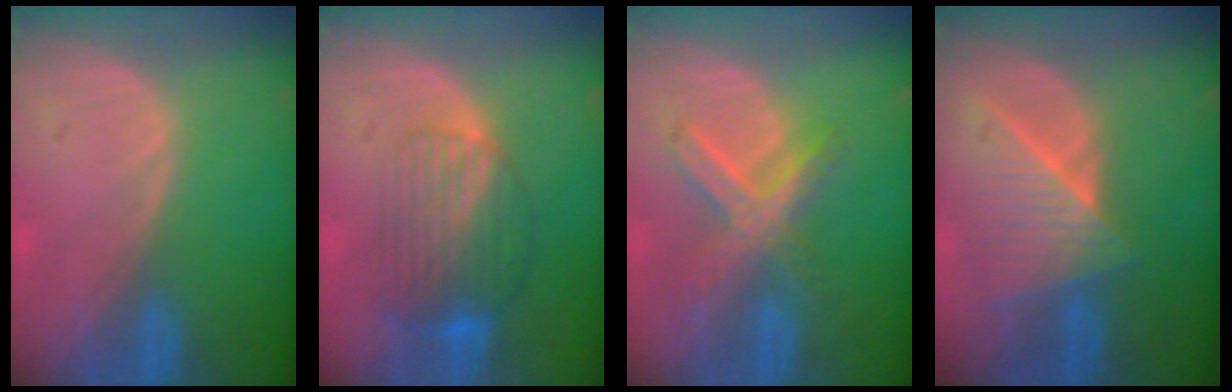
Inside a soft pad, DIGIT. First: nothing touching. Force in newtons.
{"total": 8.4, "press": 7.2, "slide": 4.4}
{"total": 7.2, "press": 6.4, "slide": 3.5}
{"total": 7.7, "press": 7.3, "slide": 2.5}